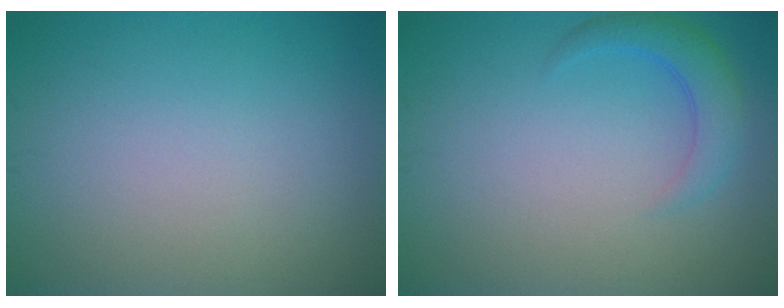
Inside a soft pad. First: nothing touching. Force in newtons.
{"total": 2.7, "press": 2.6, "slide": 0.3}